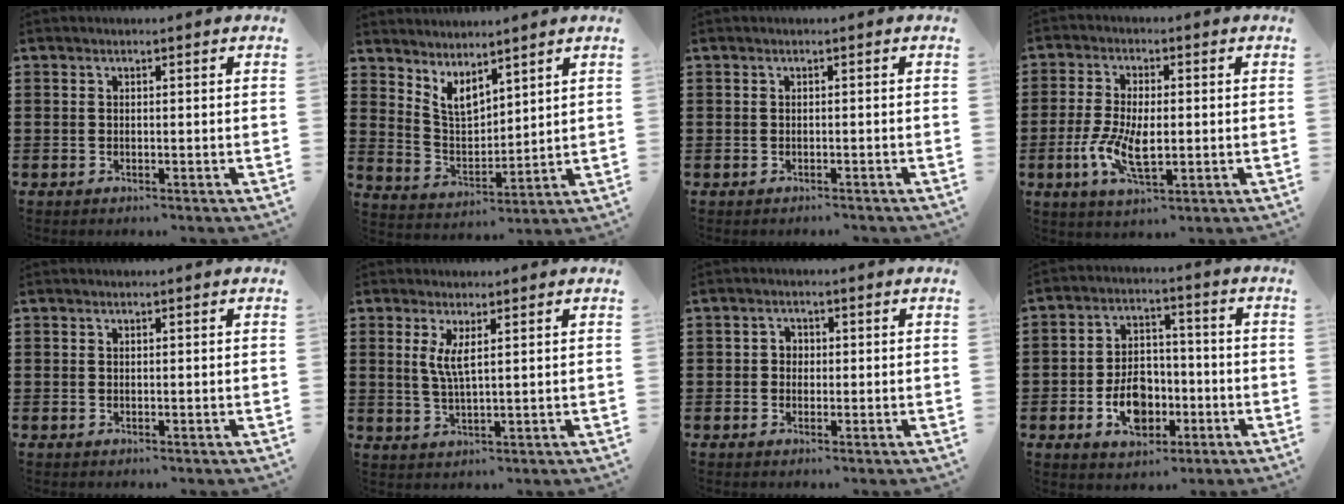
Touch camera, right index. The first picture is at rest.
{"total": 5.4, "force": [4.6, 1.9, 2.1], "torque": [-0.058, -0.017, 0.086]}
{"total": 0.6, "force": [-0.6, 0.0, 0.0], "torque": [-0.001, -0.001, -0.012]}
{"total": 7.4, "force": [-1.2, 3.3, 6.5], "torque": [-0.140, -0.004, -0.024]}
{"total": 0.0}
{"total": 3.7, "force": [1.4, 0.6, 3.3], "torque": [-0.072, -0.002, 0.022]}
{"total": 1.5, "force": [-0.2, 1.3, 0.5], "torque": [-0.015, 0.006, -0.007]}
{"total": 7.5, "force": [-2.5, 5.3, 4.7], "torque": [-0.079, 0.003, -0.046]}